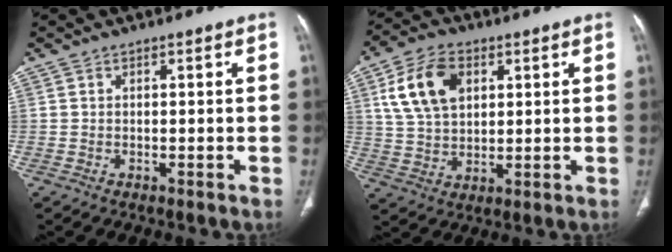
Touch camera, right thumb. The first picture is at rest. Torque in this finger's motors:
{"motor_torque": [-0.97, 1.44, 0.14, -0.13, 0.24]}